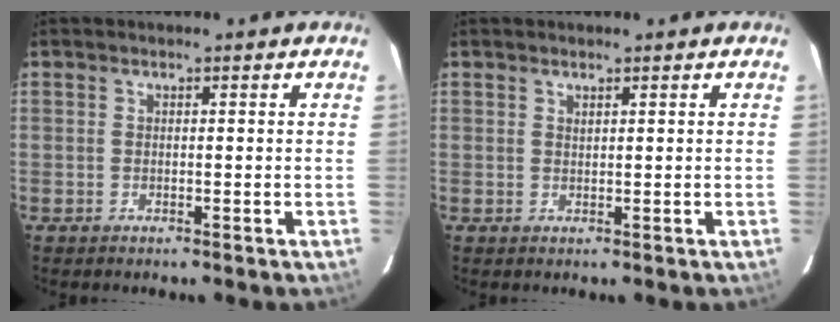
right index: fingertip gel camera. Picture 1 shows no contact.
{"total": 0.7, "force": [0.6, 0.1, 0.3], "torque": [-0.005, 0.000, 0.012]}